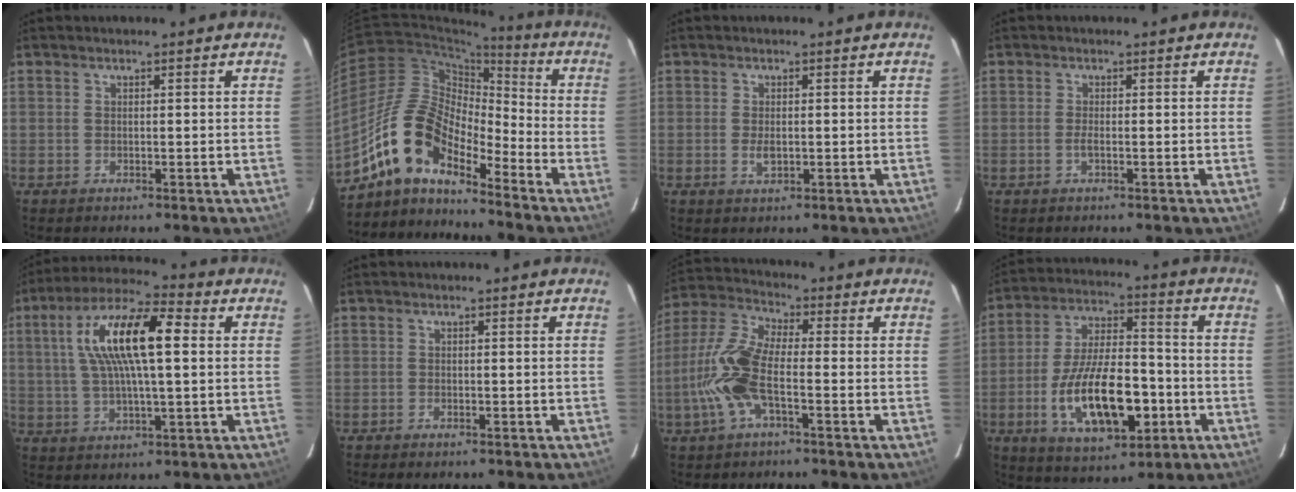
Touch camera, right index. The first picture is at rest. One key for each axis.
{"total": 13.4, "fx": -10.3, "fy": 5.0, "fz": 7.0, "tx": -0.122, "ty": 0.014, "tz": -0.209}
{"total": 2.3, "fx": -0.4, "fy": 1.3, "fz": 1.9, "tx": -0.034, "ty": -0.003, "tz": -0.005}
{"total": 0.9, "fx": -0.4, "fy": 0.1, "fz": 0.8, "tx": -0.017, "ty": -0.002, "tz": -0.007}
{"total": 15.4, "fx": 3.2, "fy": 4.2, "fz": 14.5, "tx": -0.275, "ty": 0.025, "tz": 0.052}
{"total": 1.5, "fx": -1.2, "fy": 0.6, "fz": 0.6, "tx": -0.015, "ty": -0.001, "tz": -0.021}
{"total": 11.7, "fx": -3.3, "fy": 3.8, "fz": 10.6, "tx": -0.245, "ty": 0.005, "tz": -0.071}
{"total": 18.2, "fx": -5.6, "fy": 8.1, "fz": 15.3, "tx": -0.301, "ty": -0.002, "tz": -0.081}